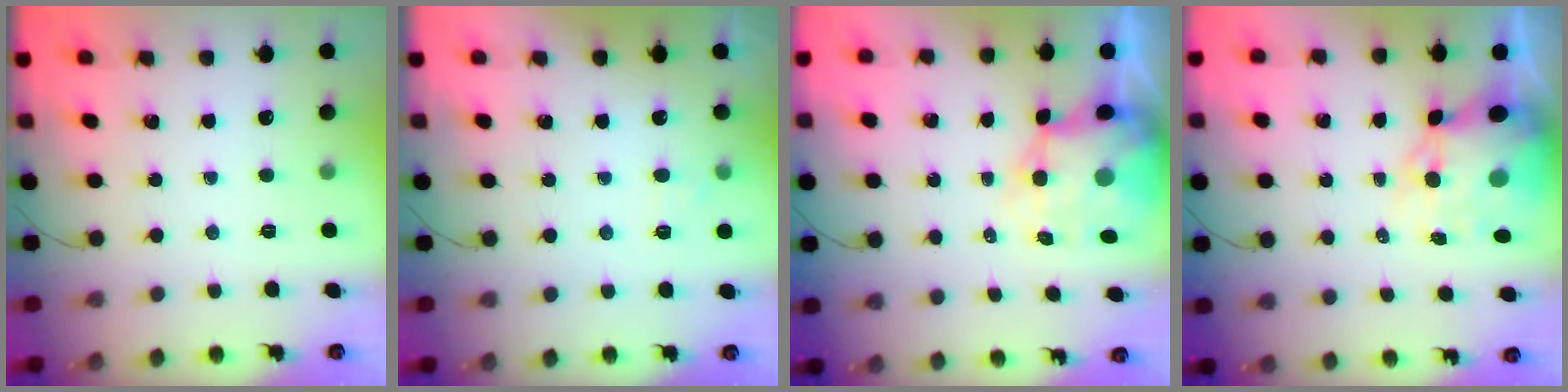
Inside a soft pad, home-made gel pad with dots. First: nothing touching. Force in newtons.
{"total": 5.7, "press": 5.6, "slide": 1.2}
{"total": 8.9, "press": 8.3, "slide": 3.0}
{"total": 11.6, "press": 11.2, "slide": 3.0}